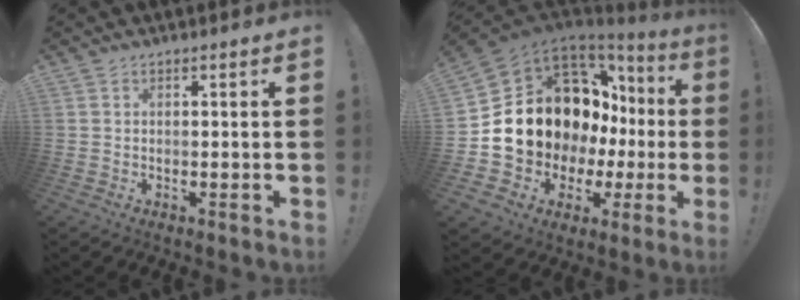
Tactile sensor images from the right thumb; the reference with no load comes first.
{"total": 17.6, "force": [3.8, 13.8, 10.1], "torque": [-0.158, -0.036, 0.117]}